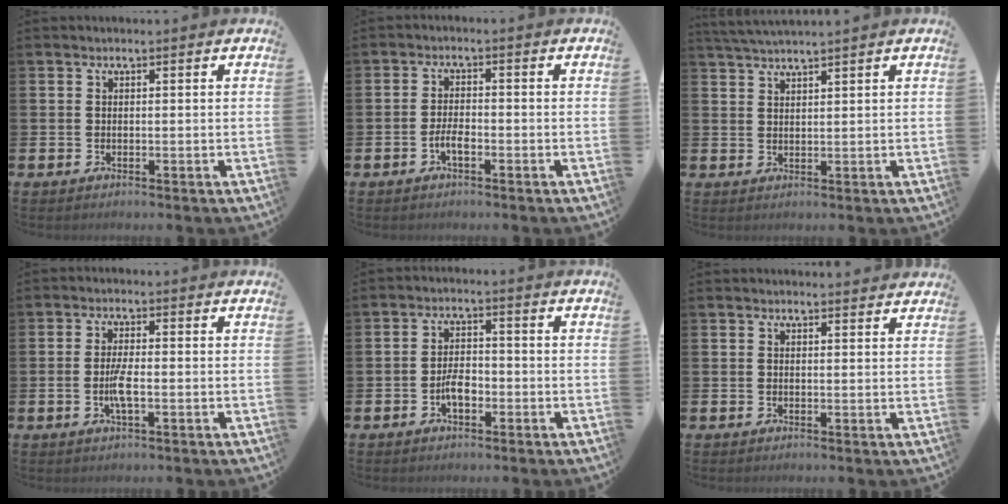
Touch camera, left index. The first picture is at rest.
{"total": 2.4, "force": [-1.0, 0.9, 2.0], "torque": [-0.041, 0.005, -0.019]}
{"total": 2.7, "force": [2.6, -0.3, 0.3], "torque": [-0.017, -0.005, 0.051]}
{"total": 3.1, "force": [-0.7, 0.8, 3.0], "torque": [-0.063, -0.002, -0.014]}
{"total": 3.4, "force": [-1.3, 1.8, 2.6], "torque": [-0.042, 0.004, -0.026]}
{"total": 1.4, "force": [1.4, 0.0, -0.1], "torque": [0.012, -0.012, 0.024]}